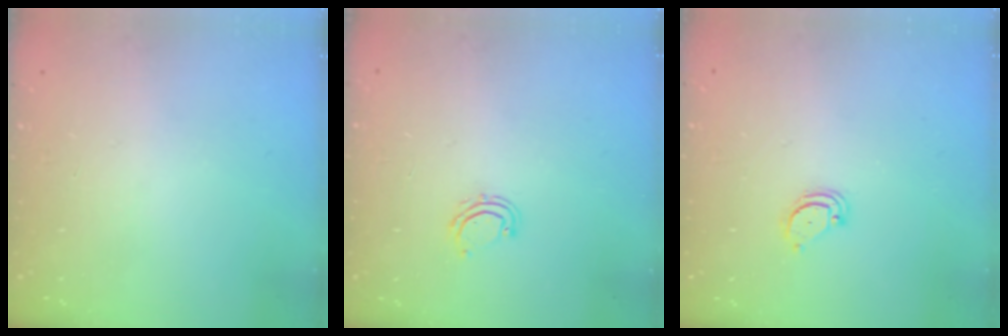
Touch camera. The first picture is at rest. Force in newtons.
{"total": 5.9, "press": 5.8, "slide": 1.3}
{"total": 2.6, "press": 2.6, "slide": 0.2}